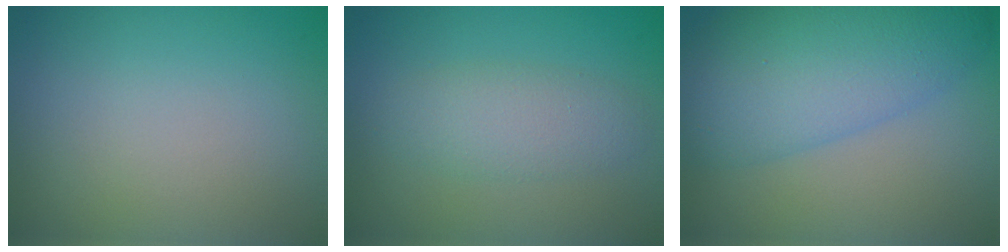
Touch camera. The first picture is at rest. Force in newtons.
{"total": 3.0, "press": 3.0, "slide": 0.1}
{"total": 9.0, "press": 9.0, "slide": 0.0}